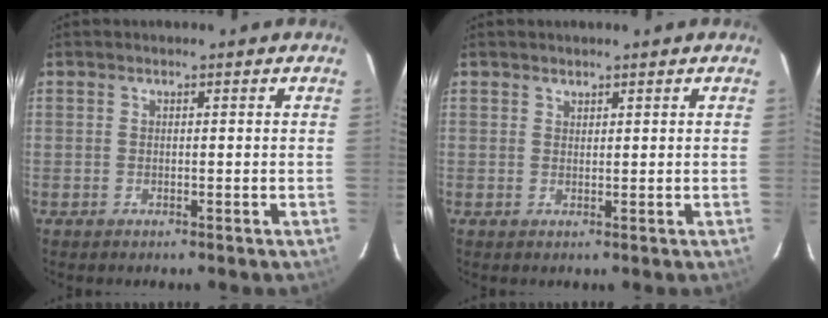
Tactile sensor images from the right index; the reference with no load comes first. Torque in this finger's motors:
{"motor_torque": [-0.01, 0.24, -0.07, 0.00]}